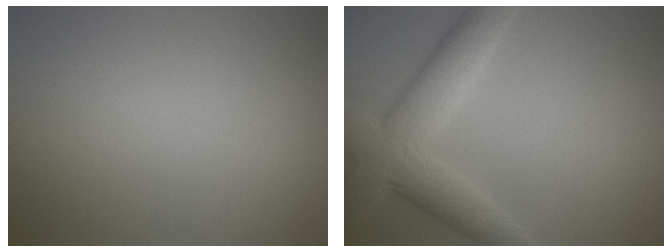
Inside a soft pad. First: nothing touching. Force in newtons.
{"total": 7.3, "press": 7.3, "slide": 0.4}